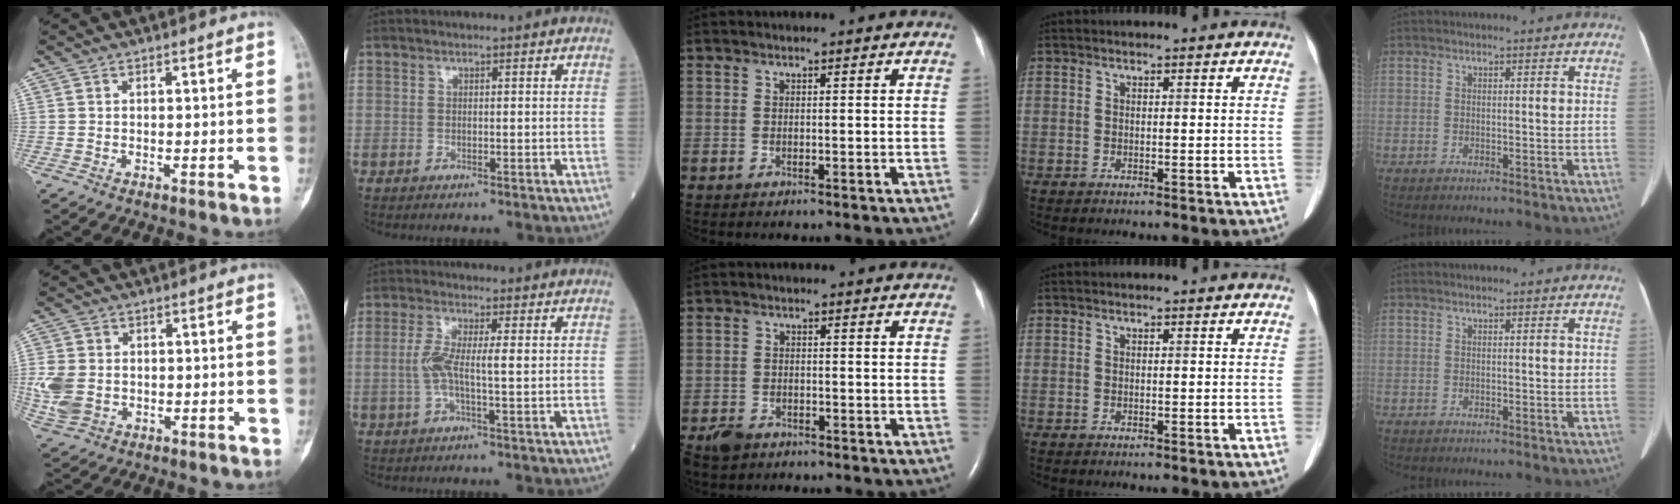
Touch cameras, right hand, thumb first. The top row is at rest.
{"thumb": {"total": 7.8, "force": [-0.6, 6.0, 4.9], "torque": [-0.110, 0.001, -0.003]}, "index": {"total": 4.8, "force": [-0.1, 0.6, 4.8], "torque": [-0.109, 0.009, -0.006]}, "middle": {"total": 3.8, "force": [-2.9, 2.2, 1.1], "torque": [-0.030, -0.001, -0.048]}}